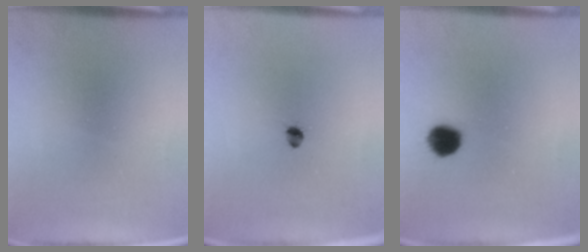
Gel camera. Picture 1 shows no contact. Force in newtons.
{"total": 2.0}
{"total": 6.0}